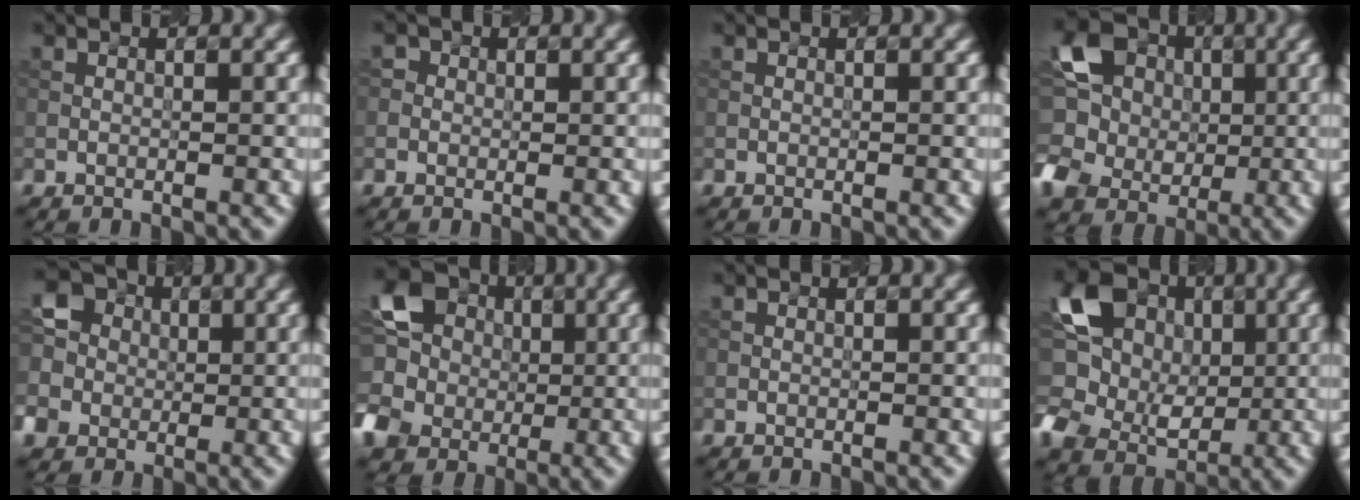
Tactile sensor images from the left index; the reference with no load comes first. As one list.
[{"total": 0.6, "force": [0.2, 0.6, -0.2], "torque": [0.004, 0.002, 0.001]}, {"total": 0.0}, {"total": 8.4, "force": [1.6, 7.3, 4.0], "torque": [-0.094, 0.011, 0.020]}, {"total": 5.8, "force": [-0.5, 5.6, 1.3], "torque": [-0.054, 0.021, -0.021]}, {"total": 10.0, "force": [1.1, 9.1, 4.0], "torque": [-0.111, 0.012, -0.004]}, {"total": 0.0}, {"total": 11.2, "force": [2.3, 9.2, 6.0], "torque": [-0.129, 0.015, 0.031]}]